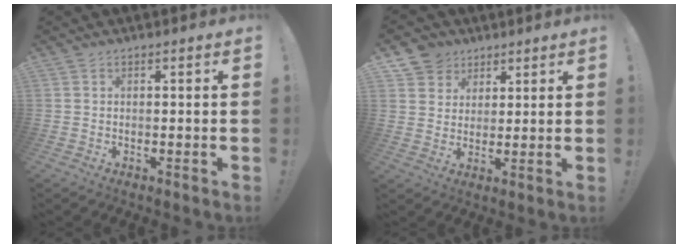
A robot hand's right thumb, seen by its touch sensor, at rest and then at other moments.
{"total": 6.8, "force": [3.7, 5.7, 0.7], "torque": [-0.015, -0.027, 0.076]}